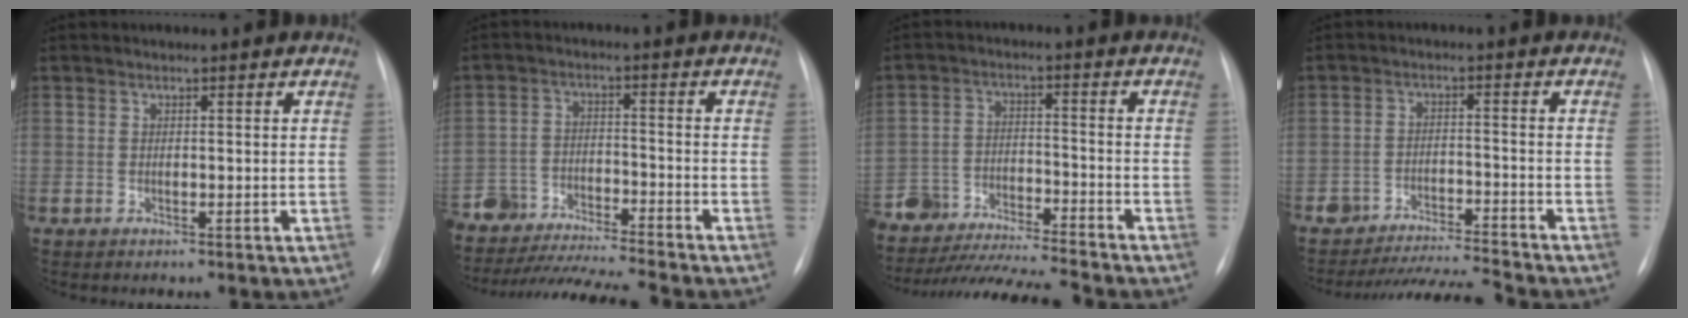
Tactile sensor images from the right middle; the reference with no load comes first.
{"total": 16.8, "force": [-15.8, -0.3, 5.8], "torque": [-0.112, -0.016, -0.259]}
{"total": 18.9, "force": [-17.8, 0.3, 6.5], "torque": [-0.137, -0.025, -0.289]}
{"total": 8.6, "force": [-8.5, -0.9, 1.3], "torque": [-0.014, 0.000, -0.145]}